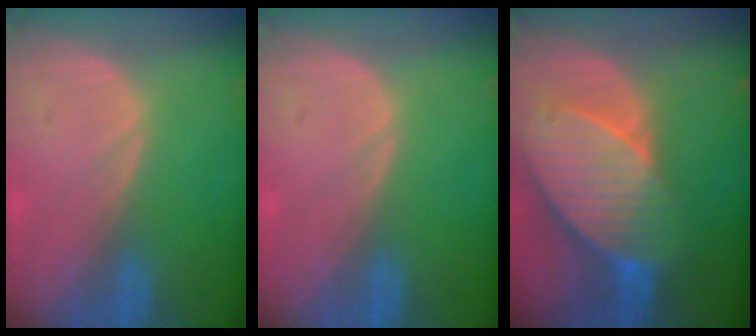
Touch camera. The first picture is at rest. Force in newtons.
{"total": 0.0}
{"total": 10.4, "press": 9.1, "slide": 5.0}